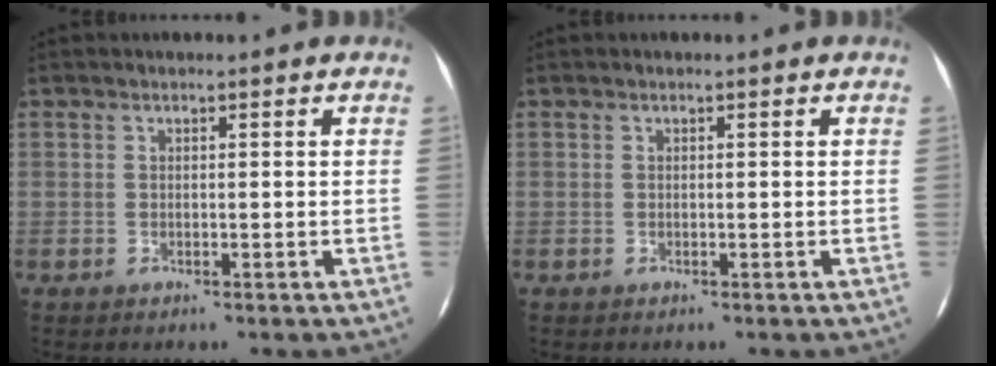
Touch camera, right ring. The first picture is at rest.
{"total": 0.0}